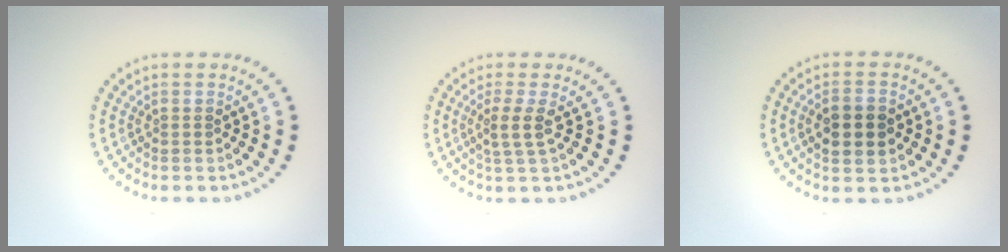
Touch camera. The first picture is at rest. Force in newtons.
{"total": 1.8, "press": 1.3, "slide": 1.3}
{"total": 3.6, "press": 3.6, "slide": 0.1}